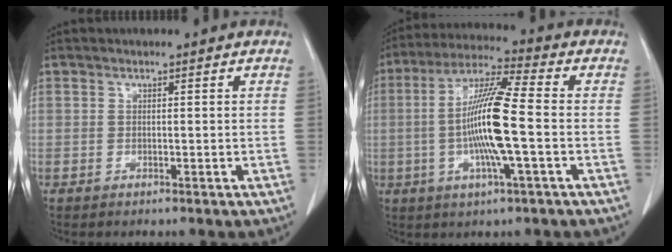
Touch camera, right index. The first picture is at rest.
{"total": 12.9, "force": [-1.4, 0.3, 12.8], "torque": [-0.245, 0.002, -0.033]}